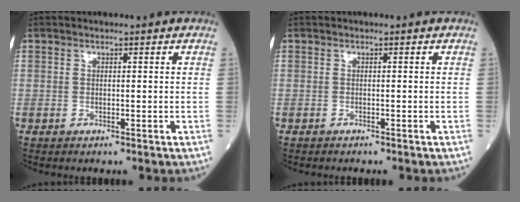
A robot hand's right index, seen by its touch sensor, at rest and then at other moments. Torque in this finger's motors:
{"motor_torque": [0.17, 0.08, -0.03, -0.01]}